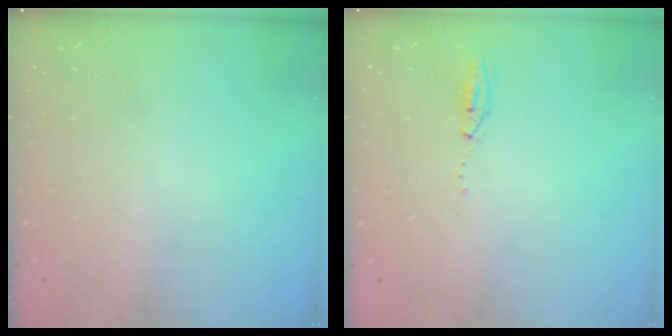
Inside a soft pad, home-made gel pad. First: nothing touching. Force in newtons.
{"total": 15.4, "press": 4.4, "slide": 14.7}